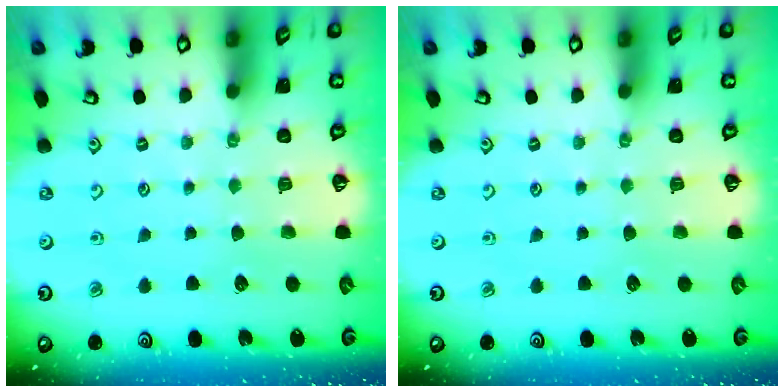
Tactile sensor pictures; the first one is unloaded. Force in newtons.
{"total": 0.0}